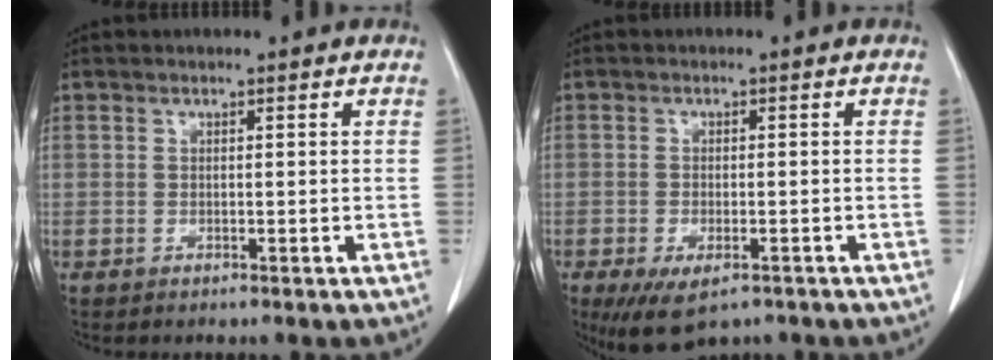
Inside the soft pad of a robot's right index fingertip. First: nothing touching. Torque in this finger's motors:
{"motor_torque": [0.76, -0.67, 0.27, 0.07]}